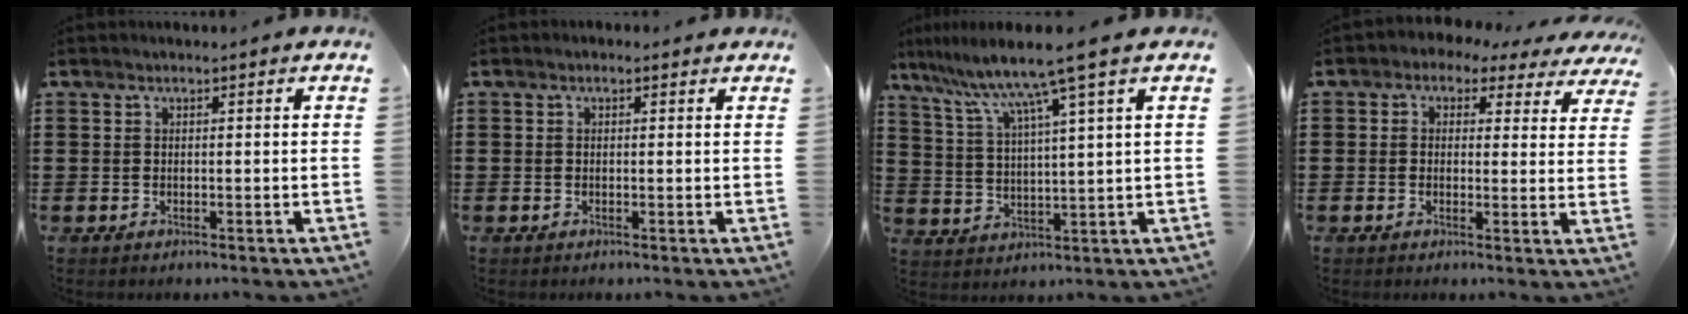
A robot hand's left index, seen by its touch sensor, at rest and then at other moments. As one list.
[{"total": 0.6, "force": [-0.1, 0.5, 0.2], "torque": [-0.004, 0.004, -0.004]}, {"total": 8.8, "force": [6.3, -1.0, 6.0], "torque": [-0.140, -0.032, 0.099]}, {"total": 2.1, "force": [1.1, 1.6, 0.7], "torque": [-0.026, -0.008, 0.013]}]